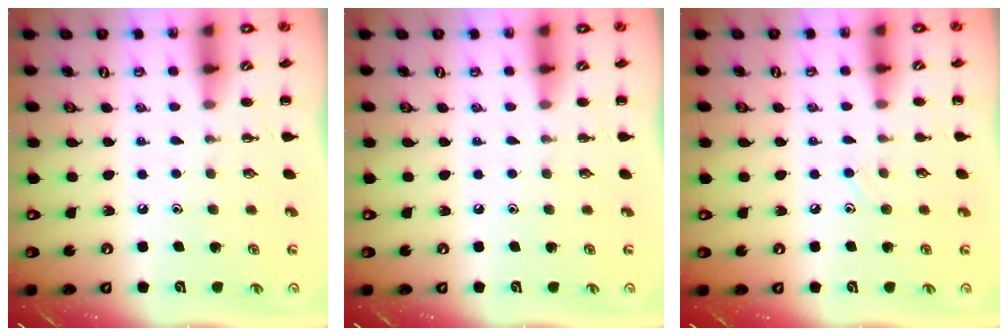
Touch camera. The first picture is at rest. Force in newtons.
{"total": 0.0}
{"total": 7.1, "press": 6.6, "slide": 2.5}